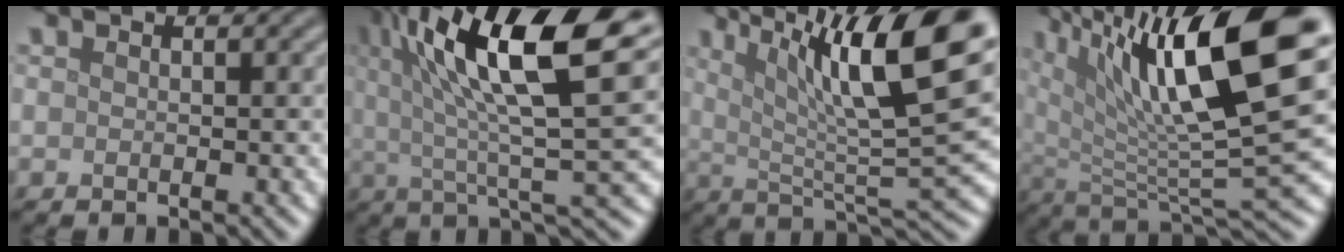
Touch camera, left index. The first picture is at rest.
{"total": 15.3, "force": [6.0, 3.9, 13.5], "torque": [-0.209, 0.020, 0.094]}
{"total": 13.3, "force": [5.3, 3.3, 11.7], "torque": [-0.169, 0.009, 0.083]}
{"total": 14.6, "force": [6.4, 3.8, 12.6], "torque": [-0.201, 0.005, 0.110]}